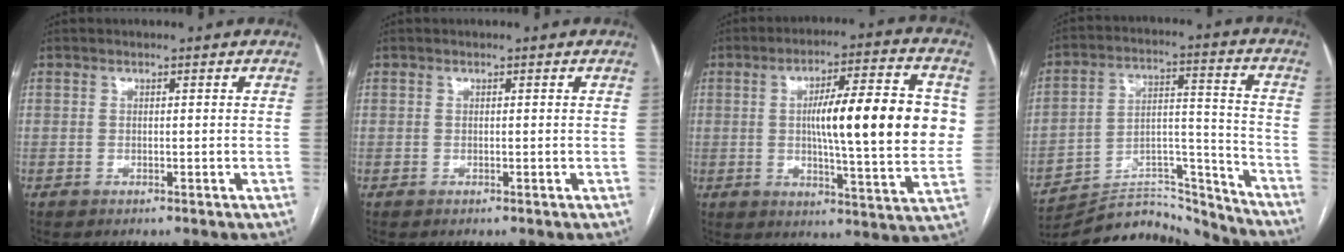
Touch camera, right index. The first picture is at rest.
{"total": 0.0}
{"total": 18.2, "force": [1.9, 2.5, 17.9], "torque": [-0.262, 0.016, 0.027]}
{"total": 19.5, "force": [-19.1, 3.1, 2.2], "torque": [-0.052, 0.048, -0.292]}